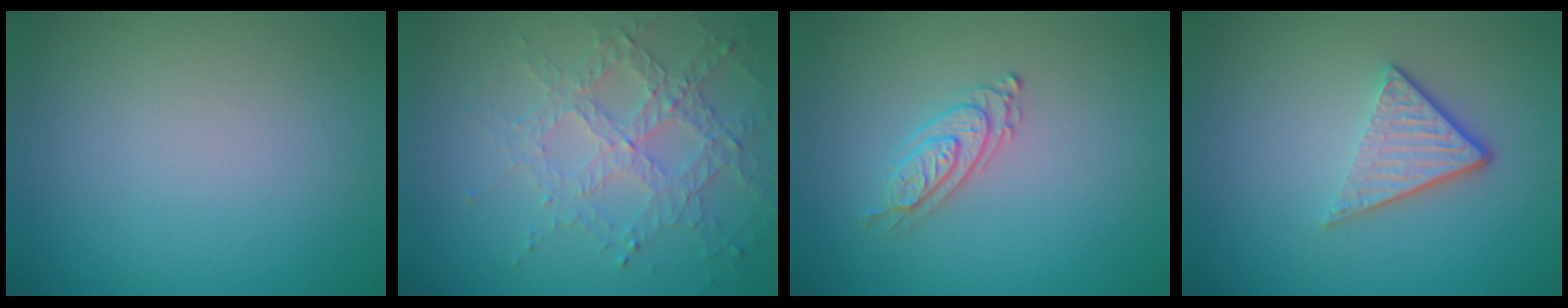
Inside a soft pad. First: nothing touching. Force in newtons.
{"total": 4.7, "press": 3.3, "slide": 3.4}
{"total": 2.3, "press": 2.1, "slide": 0.9}
{"total": 3.7, "press": 2.6, "slide": 2.6}